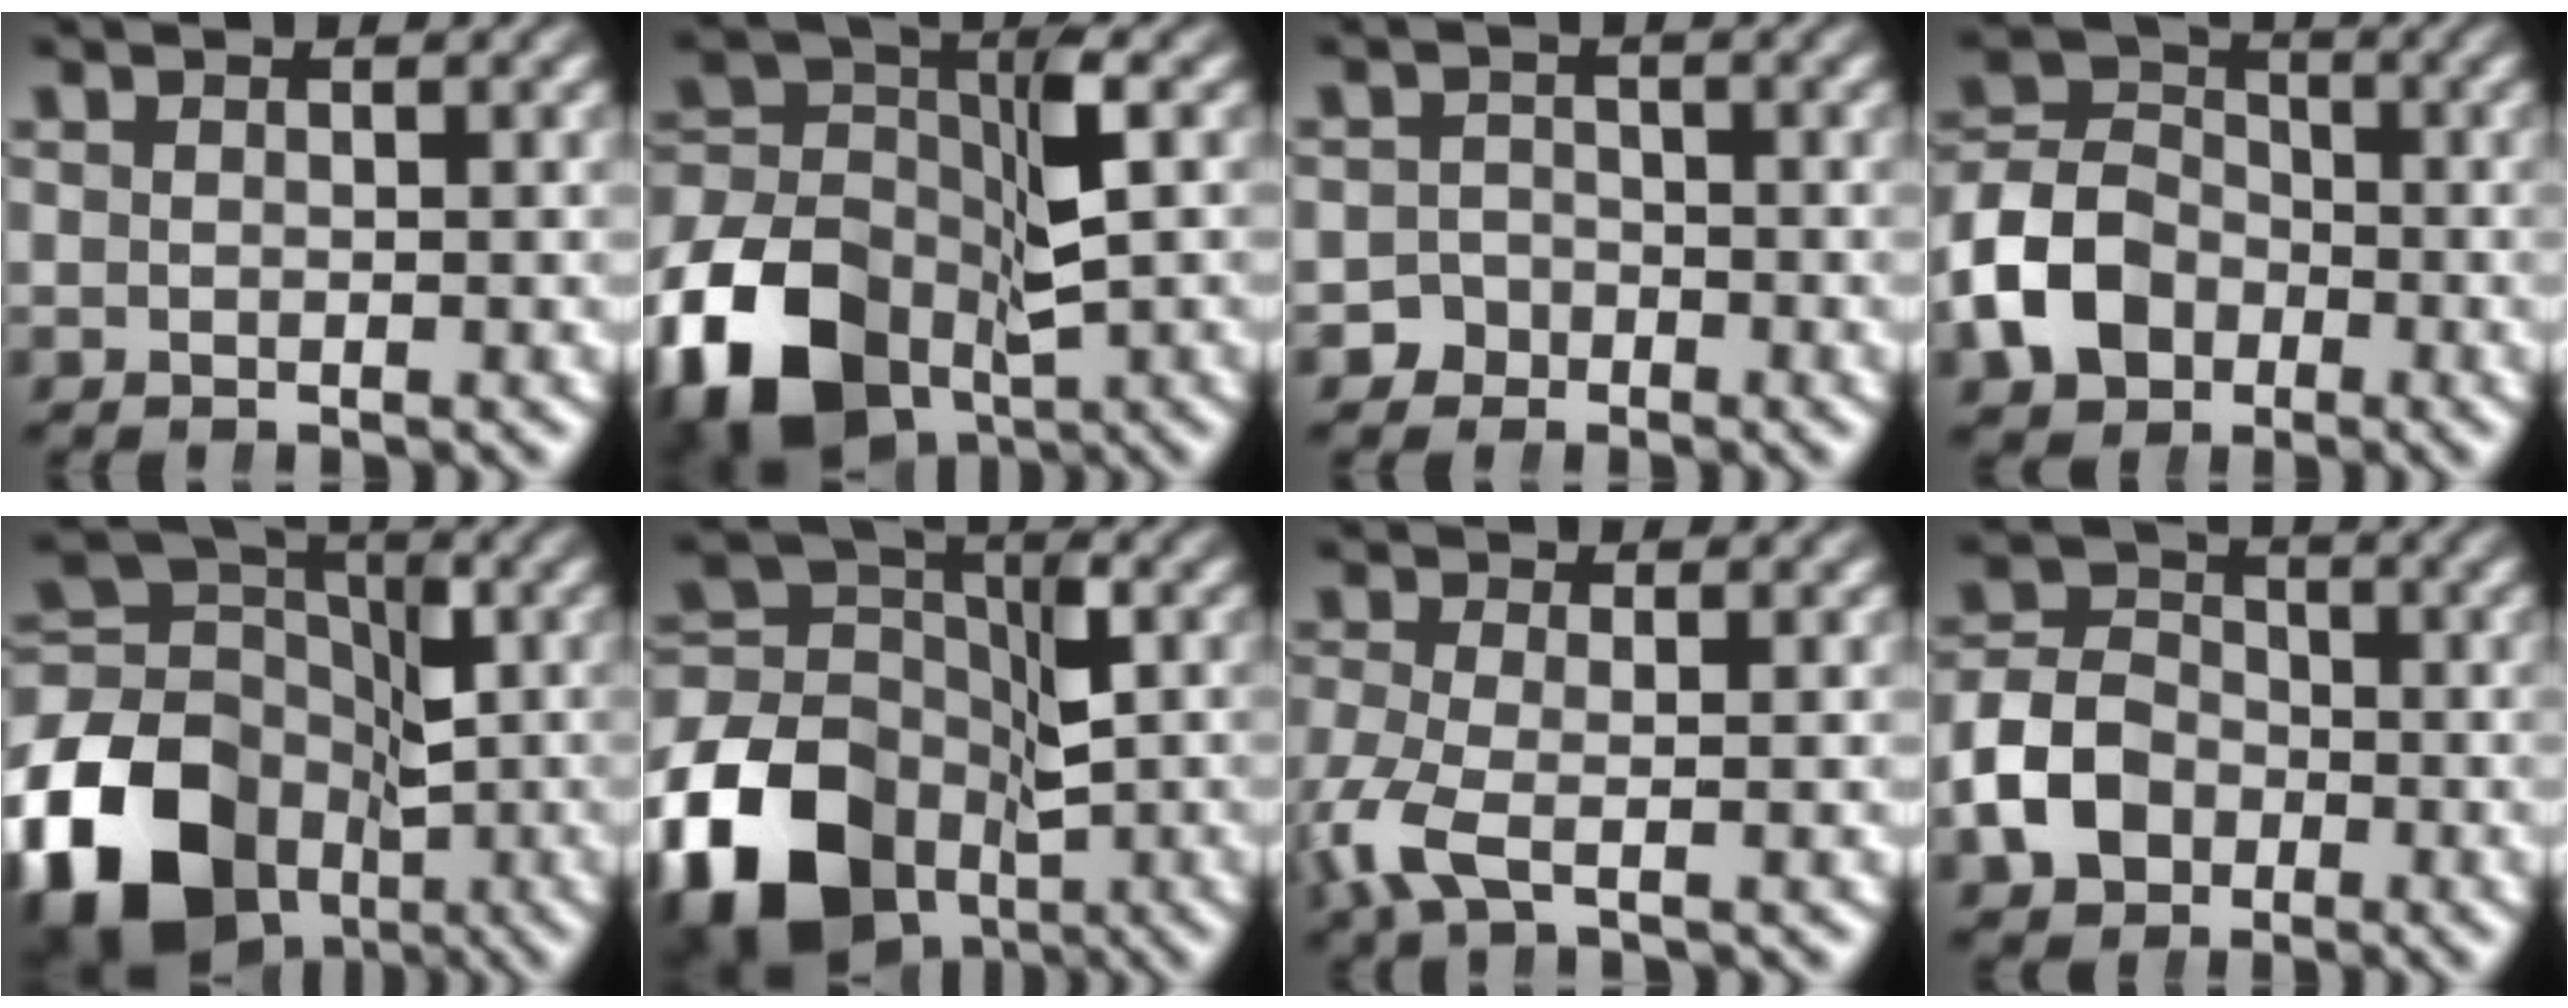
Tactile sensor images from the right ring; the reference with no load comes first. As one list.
[{"total": 10.9, "force": [-4.3, 7.5, 6.7], "torque": [-0.127, -0.037, -0.056]}, {"total": 3.6, "force": [-2.3, 2.8, 0.1], "torque": [-0.005, -0.012, -0.041]}, {"total": 6.9, "force": [-1.6, 5.6, 3.6], "torque": [-0.076, -0.016, -0.024]}, {"total": 15.4, "force": [-4.3, 11.4, 9.5], "torque": [-0.169, -0.055, -0.057]}, {"total": 12.9, "force": [-4.3, 9.1, 8.1], "torque": [-0.143, -0.049, -0.056]}, {"total": 3.4, "force": [-1.4, 1.5, 2.8], "torque": [-0.082, -0.023, -0.013]}, {"total": 6.0, "force": [-1.7, 5.0, 2.9], "torque": [-0.059, -0.014, -0.024]}]